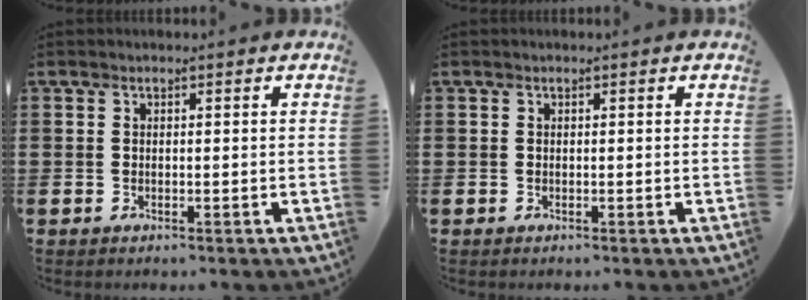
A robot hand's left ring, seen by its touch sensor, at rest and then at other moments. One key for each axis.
{"total": 0.0}